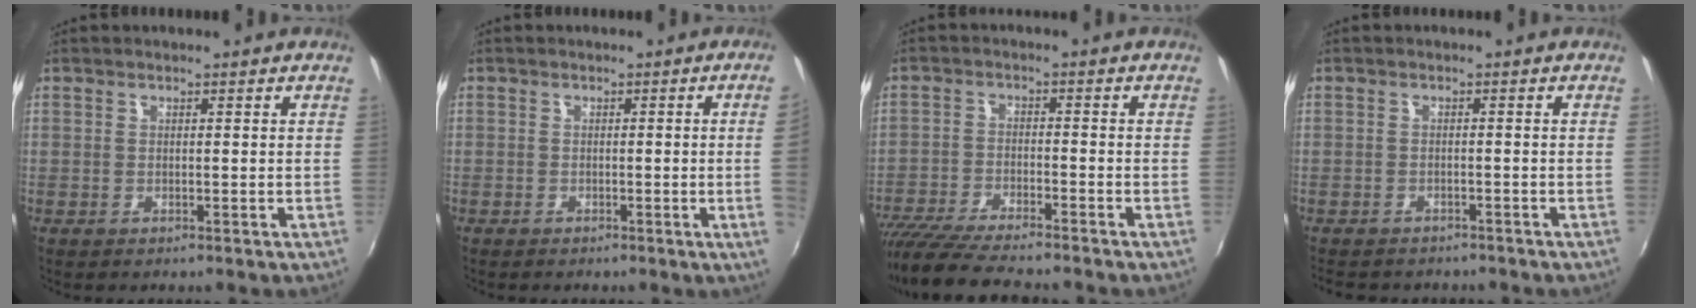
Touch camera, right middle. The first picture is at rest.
{"total": 3.1, "force": [-0.1, -1.8, 2.6], "torque": [-0.043, -0.013, 0.006]}
{"total": 11.7, "force": [-10.3, 1.3, 5.5], "torque": [-0.127, -0.032, -0.182]}
{"total": 5.6, "force": [-4.8, 2.1, 1.9], "torque": [-0.046, -0.018, -0.069]}